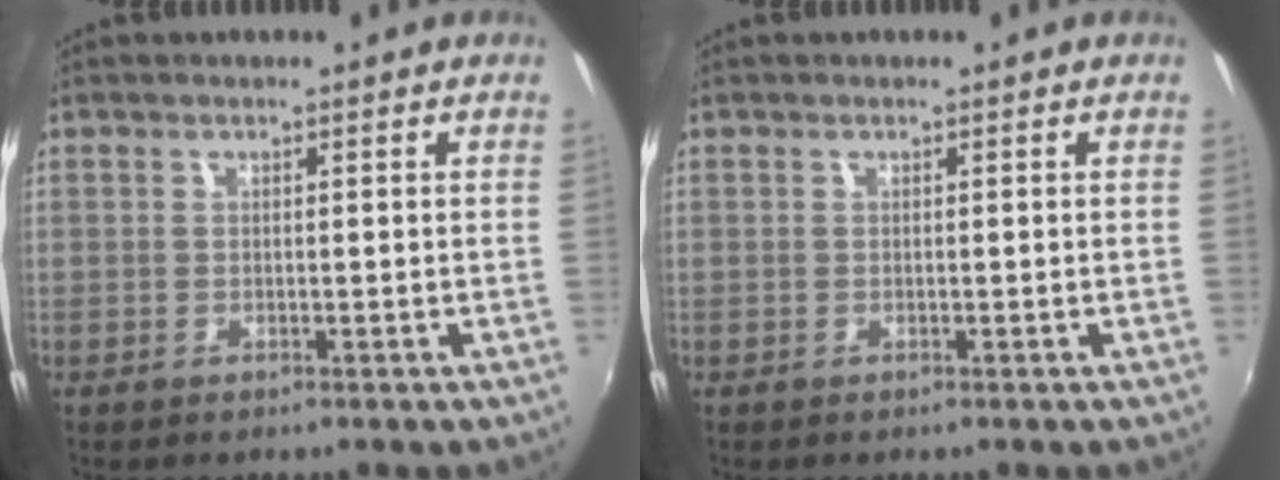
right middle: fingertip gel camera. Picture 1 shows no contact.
{"total": 0.0}